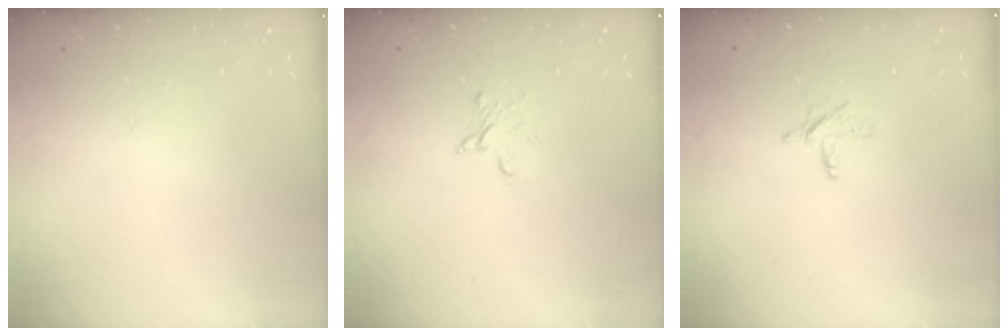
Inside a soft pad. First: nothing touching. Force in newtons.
{"total": 3.3, "press": 3.3, "slide": 0.3}
{"total": 3.9, "press": 3.9, "slide": 0.3}